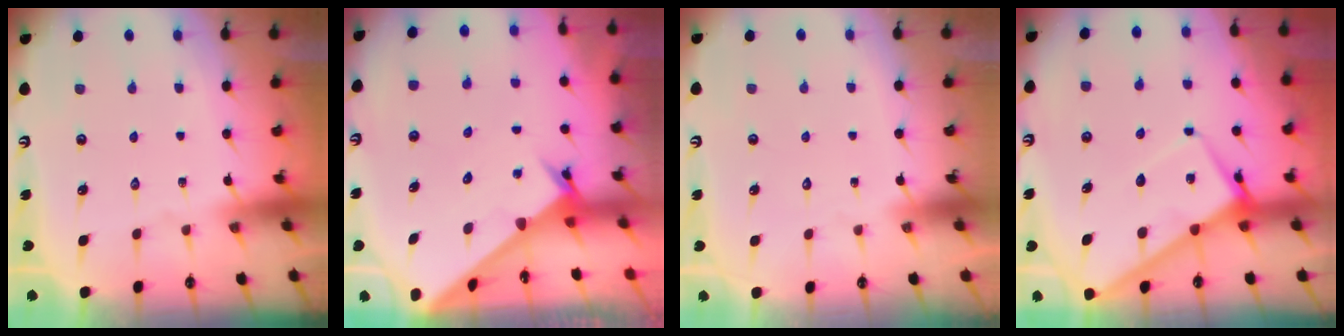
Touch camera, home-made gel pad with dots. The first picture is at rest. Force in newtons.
{"total": 3.7, "press": 3.7, "slide": 0.3}
{"total": 1.7, "press": 1.6, "slide": 0.1}
{"total": 6.6, "press": 6.5, "slide": 0.8}